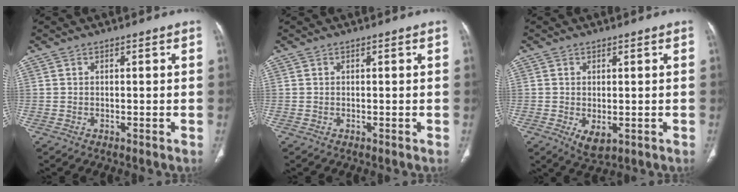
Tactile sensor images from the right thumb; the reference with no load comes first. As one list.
[{"total": 0.0}, {"total": 4.0, "force": [-1.0, 2.1, 3.2], "torque": [-0.052, -0.011, -0.003]}]